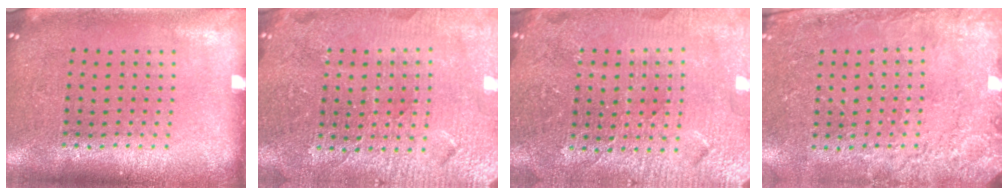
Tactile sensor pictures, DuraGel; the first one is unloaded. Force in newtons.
{"total": 4.3, "press": 4.1, "slide": 1.3}
{"total": 4.6, "press": 4.4, "slide": 1.5}
{"total": 2.5, "press": 2.4, "slide": 0.8}